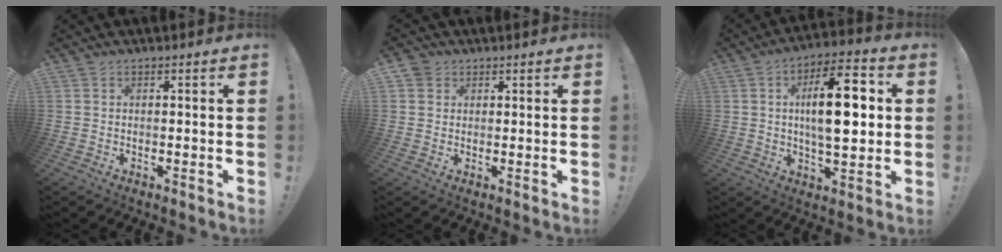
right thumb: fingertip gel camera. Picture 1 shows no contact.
{"total": 2.9, "force": [1.5, 2.4, 0.4], "torque": [0.001, -0.007, 0.027]}
{"total": 17.7, "force": [2.0, 7.6, 15.9], "torque": [-0.252, 0.000, 0.020]}